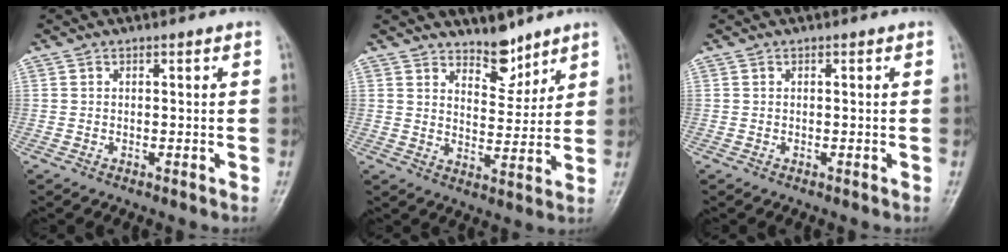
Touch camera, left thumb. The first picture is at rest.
{"total": 6.5, "force": [5.4, 2.8, 2.4], "torque": [-0.013, -0.047, 0.092]}
{"total": 0.0}